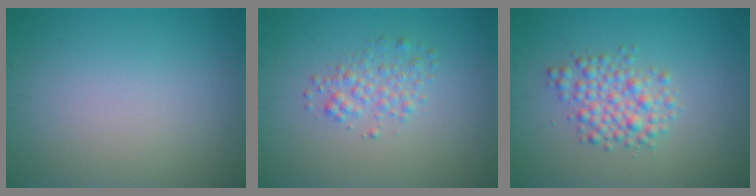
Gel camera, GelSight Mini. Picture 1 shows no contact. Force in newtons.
{"total": 2.0, "press": 2.0, "slide": 0.1}
{"total": 3.3, "press": 3.2, "slide": 0.1}